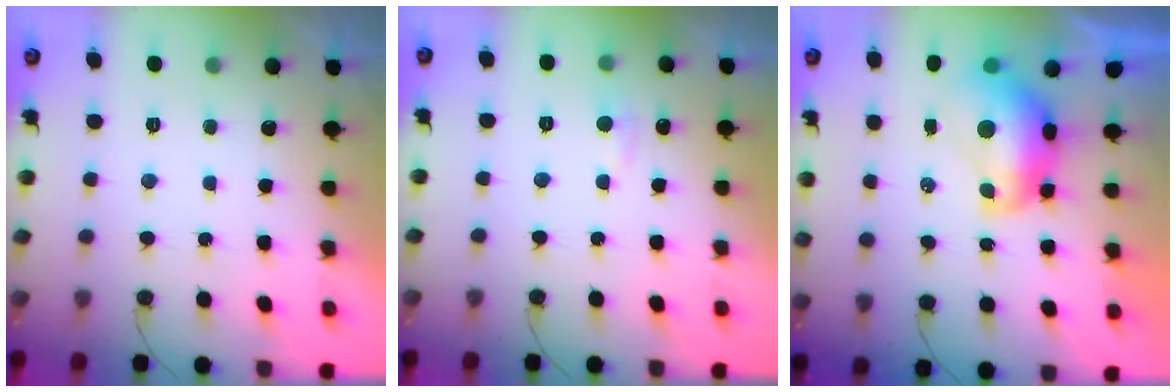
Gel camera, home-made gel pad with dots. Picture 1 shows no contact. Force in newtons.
{"total": 4.1, "press": 4.1, "slide": 0.5}
{"total": 9.8, "press": 9.7, "slide": 0.9}